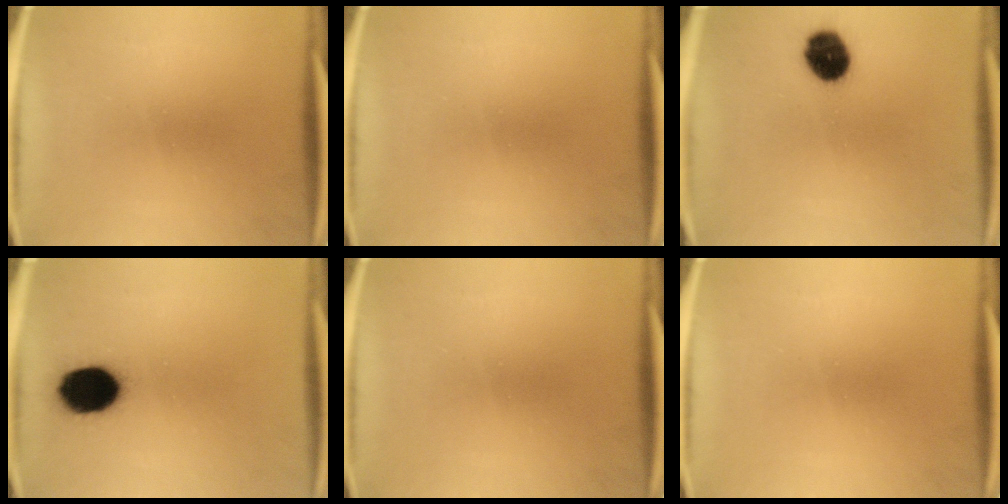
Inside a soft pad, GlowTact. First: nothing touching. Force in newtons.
{"total": 0.0}
{"total": 9.2}
{"total": 12.7}
{"total": 0.0}
{"total": 0.0}